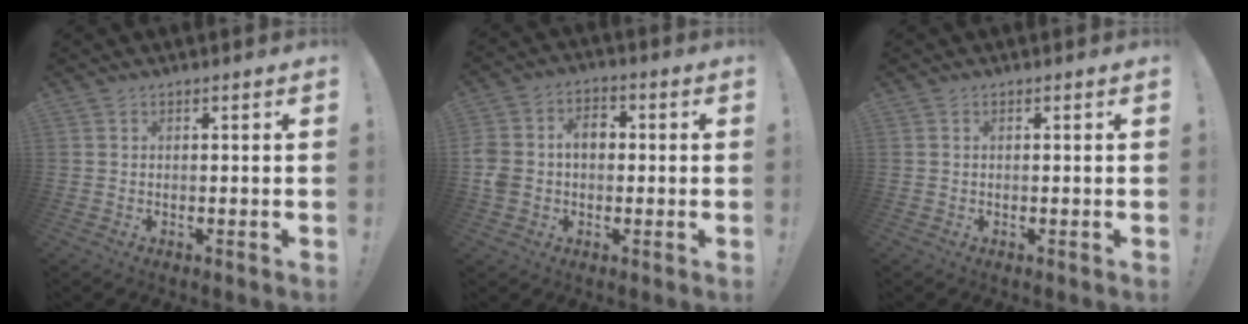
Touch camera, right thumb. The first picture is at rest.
{"total": 9.4, "force": [0.4, 7.5, 5.7], "torque": [-0.114, 0.014, 0.011]}
{"total": 0.0}